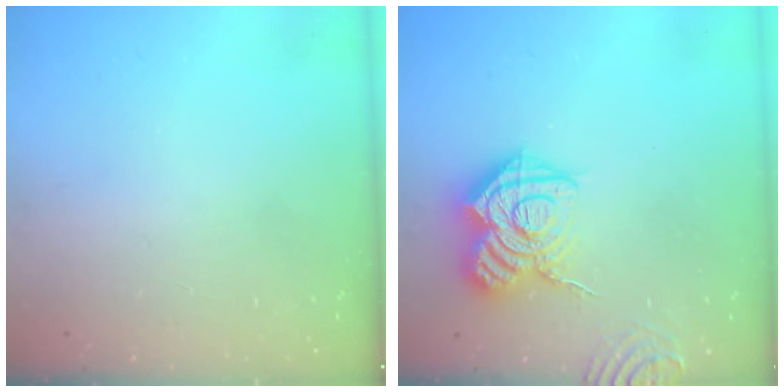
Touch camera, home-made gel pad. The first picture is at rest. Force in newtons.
{"total": 17.2, "press": 17.2, "slide": 1.5}